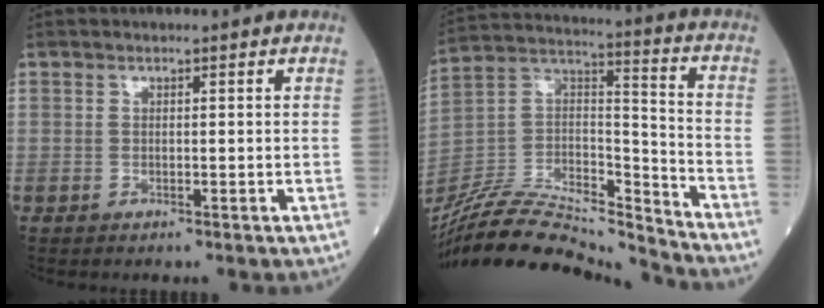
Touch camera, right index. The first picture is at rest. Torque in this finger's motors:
{"motor_torque": [-0.27, -1.21, 0.54, 0.15]}